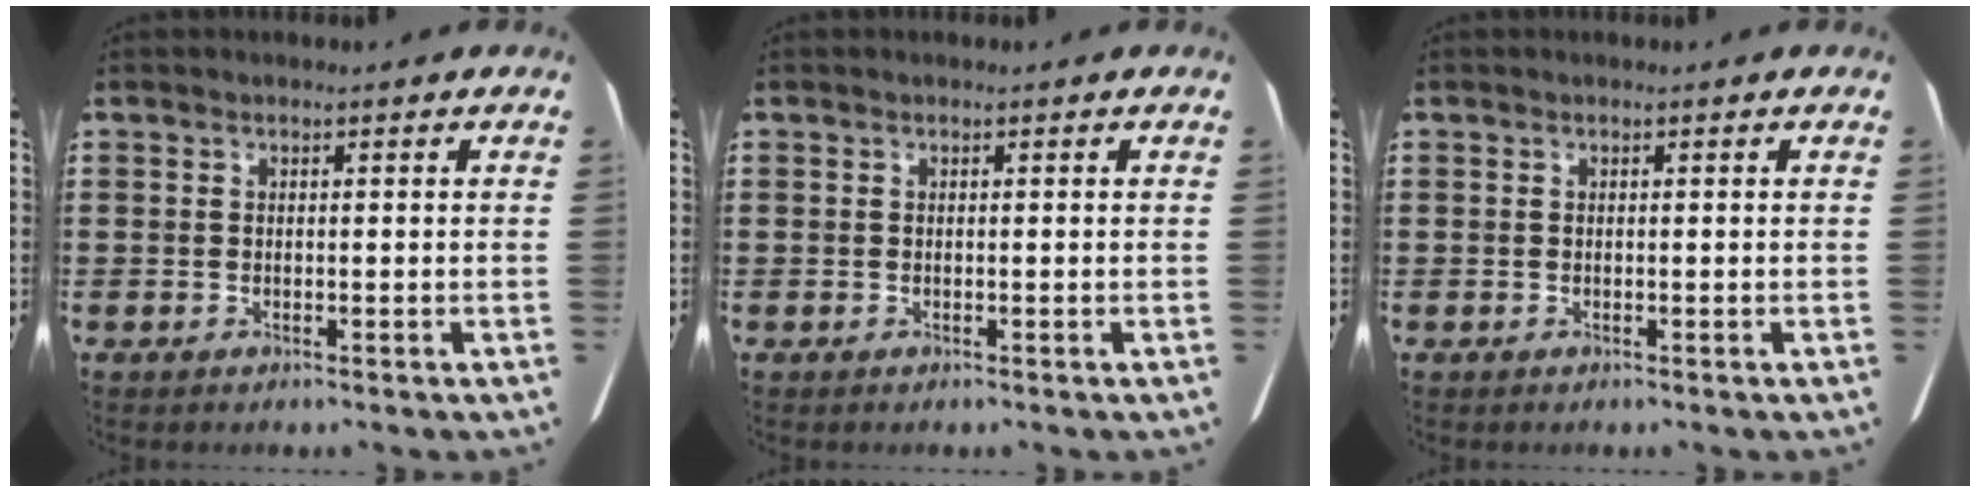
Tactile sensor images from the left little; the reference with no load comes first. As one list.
[{"total": 0.0}, {"total": 0.0}]